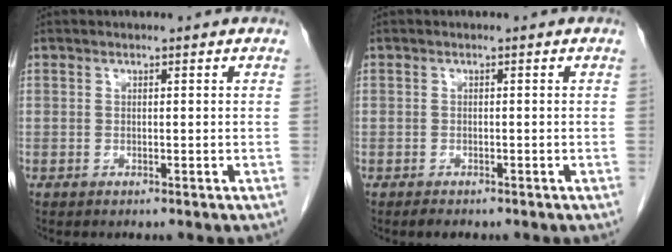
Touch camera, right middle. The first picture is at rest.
{"total": 1.3, "force": [-1.0, 0.5, 0.5], "torque": [-0.014, -0.002, -0.013]}